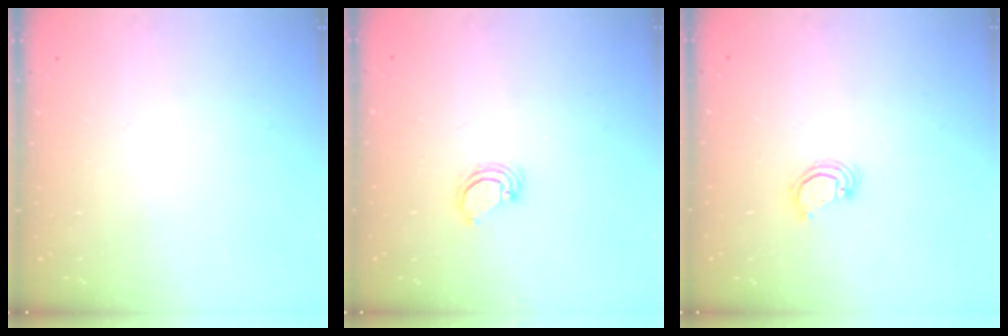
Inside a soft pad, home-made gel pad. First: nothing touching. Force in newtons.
{"total": 2.9, "press": 2.9, "slide": 0.3}
{"total": 2.5, "press": 2.5, "slide": 0.2}